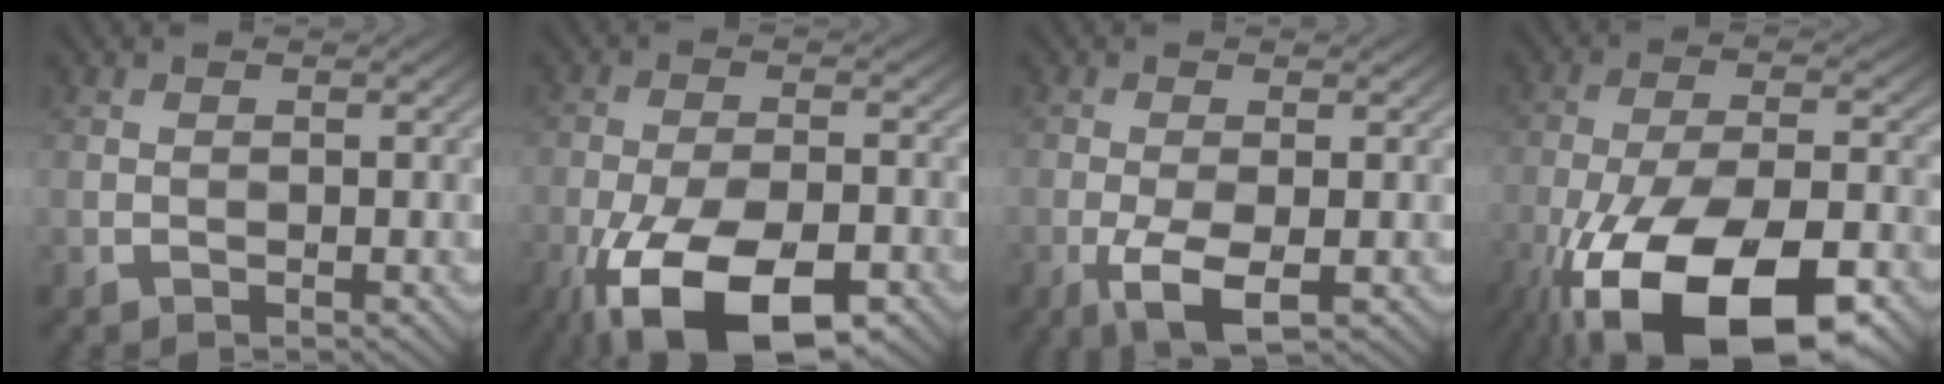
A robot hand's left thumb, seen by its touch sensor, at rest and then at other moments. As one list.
[{"total": 16.2, "force": [-9.6, 6.8, 11.1], "torque": [-0.205, -0.042, -0.150]}, {"total": 5.0, "force": [-2.0, 1.5, 4.3], "torque": [-0.092, -0.003, -0.042]}, {"total": 20.3, "force": [-11.4, 8.3, 14.6], "torque": [-0.262, -0.044, -0.182]}]